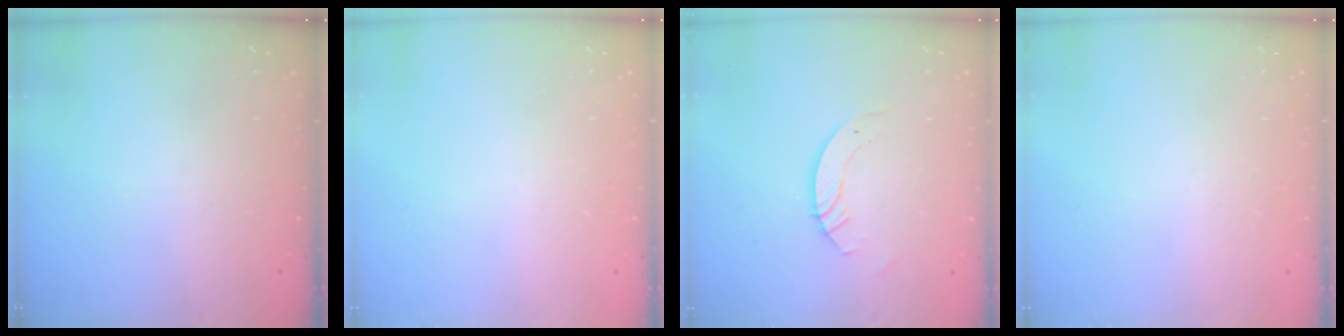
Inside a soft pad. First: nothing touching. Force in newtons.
{"total": 0.0}
{"total": 3.7, "press": 3.7, "slide": 0.3}
{"total": 0.0}